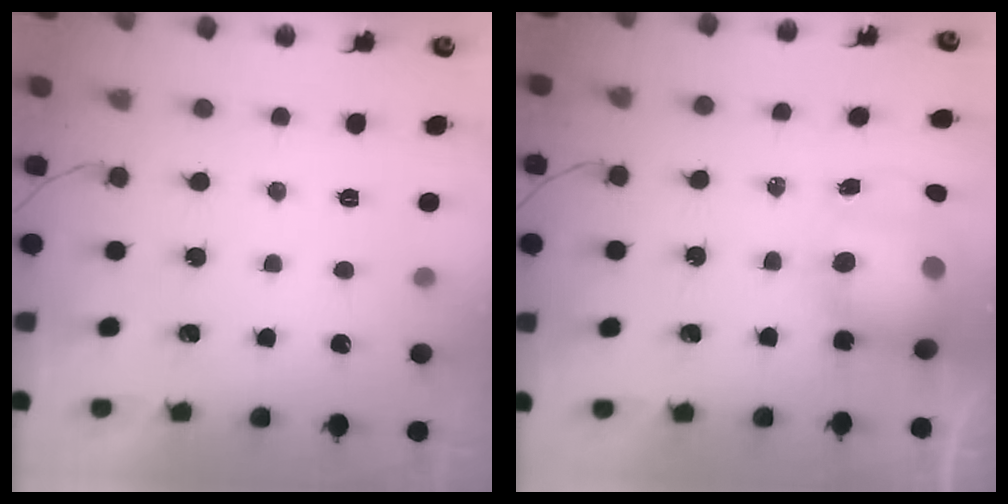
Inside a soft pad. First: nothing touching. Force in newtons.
{"total": 10.8, "press": 10.5, "slide": 2.1}